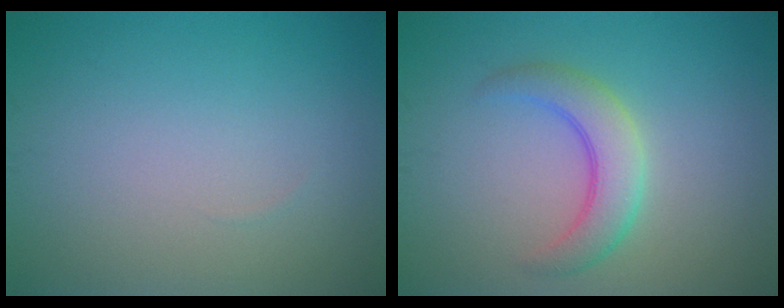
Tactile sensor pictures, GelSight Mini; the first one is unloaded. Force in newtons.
{"total": 3.8, "press": 3.8, "slide": 0.1}